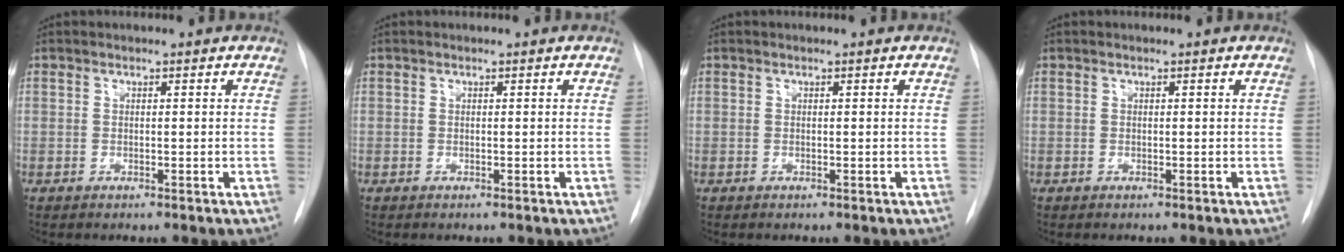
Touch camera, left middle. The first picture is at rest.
{"total": 0.0}
{"total": 0.0}
{"total": 0.0}